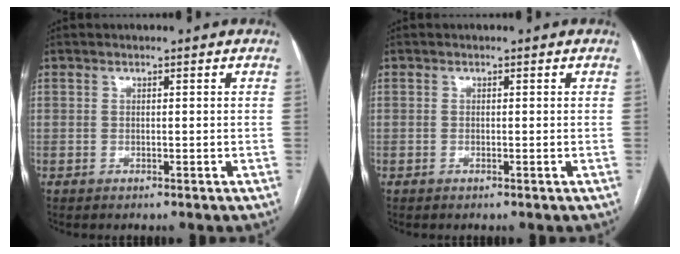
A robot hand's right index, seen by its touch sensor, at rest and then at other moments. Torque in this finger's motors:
{"motor_torque": [-0.17, 0.07, 0.09, 0.01]}